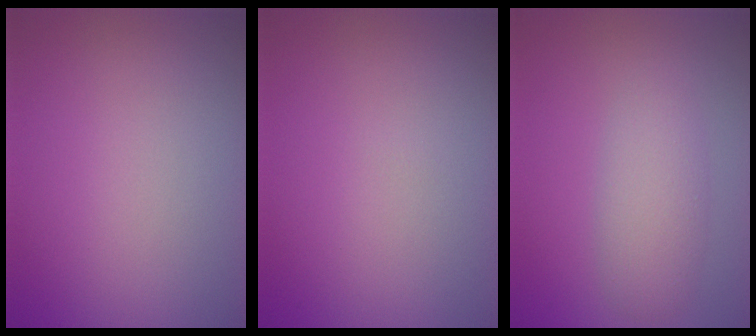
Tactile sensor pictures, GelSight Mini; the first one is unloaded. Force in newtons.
{"total": 0.0}
{"total": 2.9, "press": 2.9, "slide": 0.0}